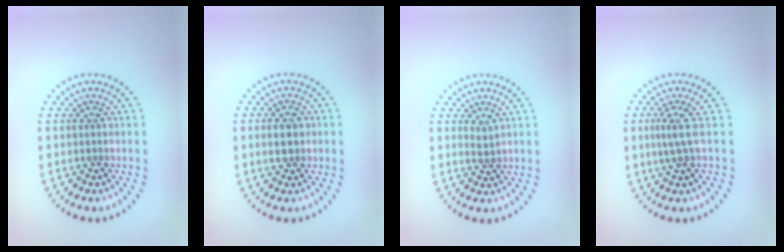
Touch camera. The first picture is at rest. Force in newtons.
{"total": 2.8, "press": 2.8, "slide": 0.0}
{"total": 0.9, "press": 0.9, "slide": 0.3}
{"total": 2.2, "press": 1.5, "slide": 1.6}